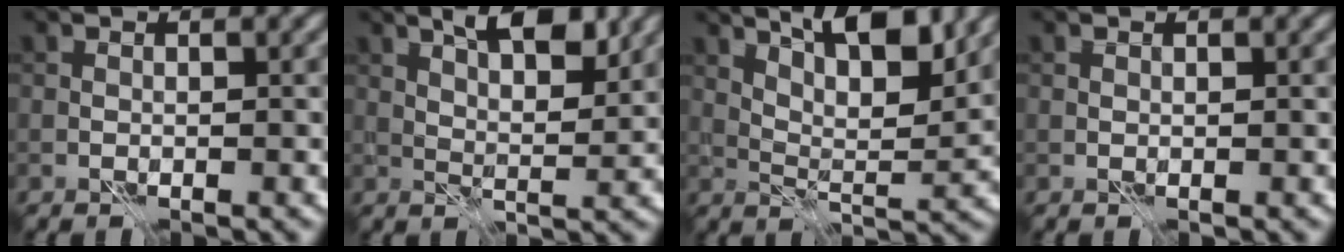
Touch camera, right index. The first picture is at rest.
{"total": 5.4, "force": [3.3, 1.9, 3.9], "torque": [-0.053, 0.002, 0.051]}
{"total": 7.6, "force": [5.0, 2.0, 5.3], "torque": [-0.084, 0.004, 0.082]}
{"total": 0.0}